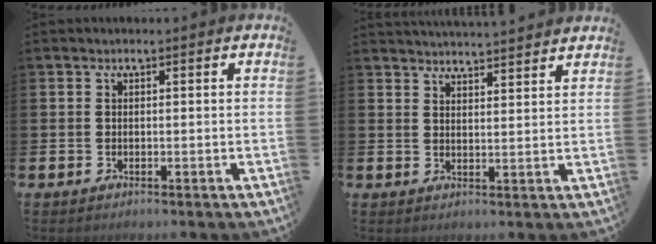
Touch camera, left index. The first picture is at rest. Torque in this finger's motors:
{"motor_torque": [0.07, -1.42, -0.01, 0.04]}